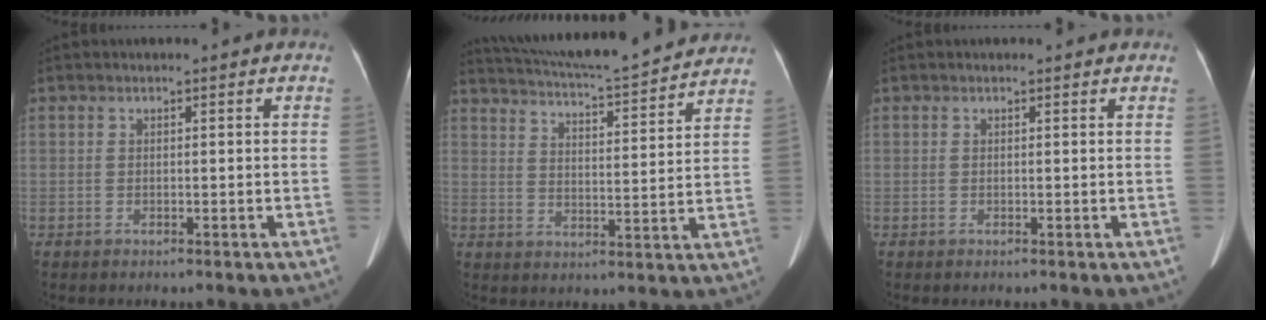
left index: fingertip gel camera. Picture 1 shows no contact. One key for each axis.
{"total": 19.0, "fx": 17.7, "fy": 1.1, "fz": 6.9, "tx": -0.121, "ty": 0.004, "tz": 0.247}
{"total": 1.1, "fx": 1.0, "fy": 0.4, "fz": 0.3, "tx": -0.011, "ty": 0.009, "tz": 0.009}